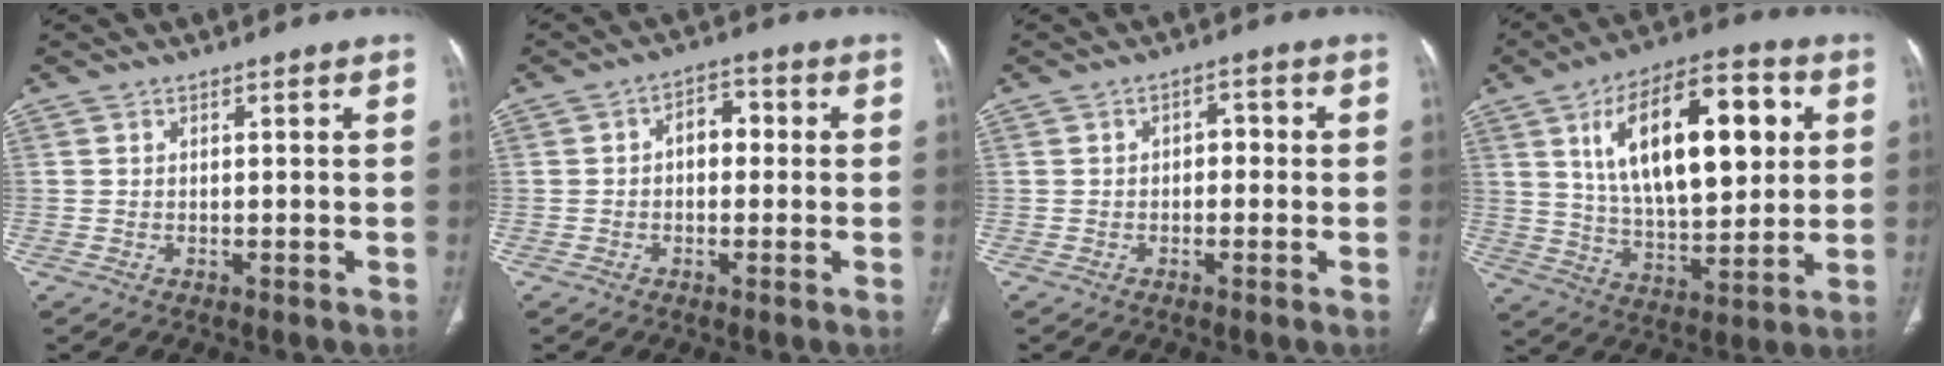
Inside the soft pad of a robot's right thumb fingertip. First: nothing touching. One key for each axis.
{"total": 4.9, "fx": 0.1, "fy": 3.4, "fz": 3.6, "tx": -0.032, "ty": 0.020, "tz": -0.009}
{"total": 2.7, "fx": -0.2, "fy": 1.8, "fz": 1.9, "tx": -0.010, "ty": 0.012, "tz": -0.012}
{"total": 23.9, "fx": 6.7, "fy": 11.1, "fz": 20.0, "tx": -0.293, "ty": -0.010, "tz": 0.108}